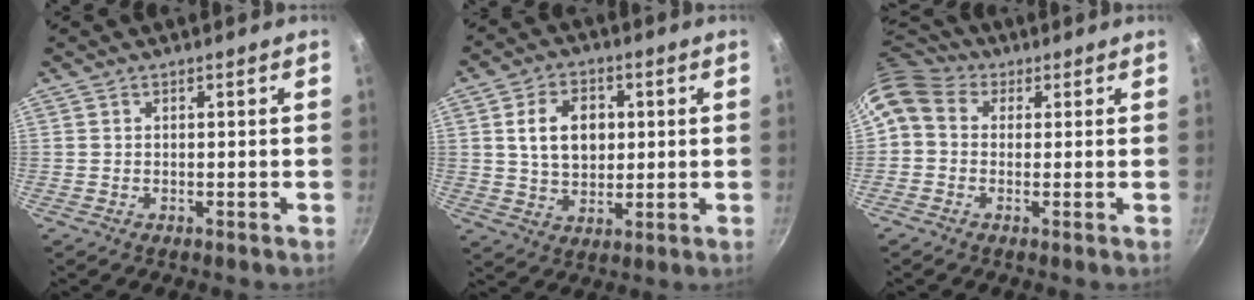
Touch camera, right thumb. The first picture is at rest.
{"total": 10.0, "force": [1.8, 7.2, 6.7], "torque": [-0.089, 0.000, 0.032]}
{"total": 8.3, "force": [1.6, 6.7, 4.6], "torque": [-0.082, 0.020, 0.010]}